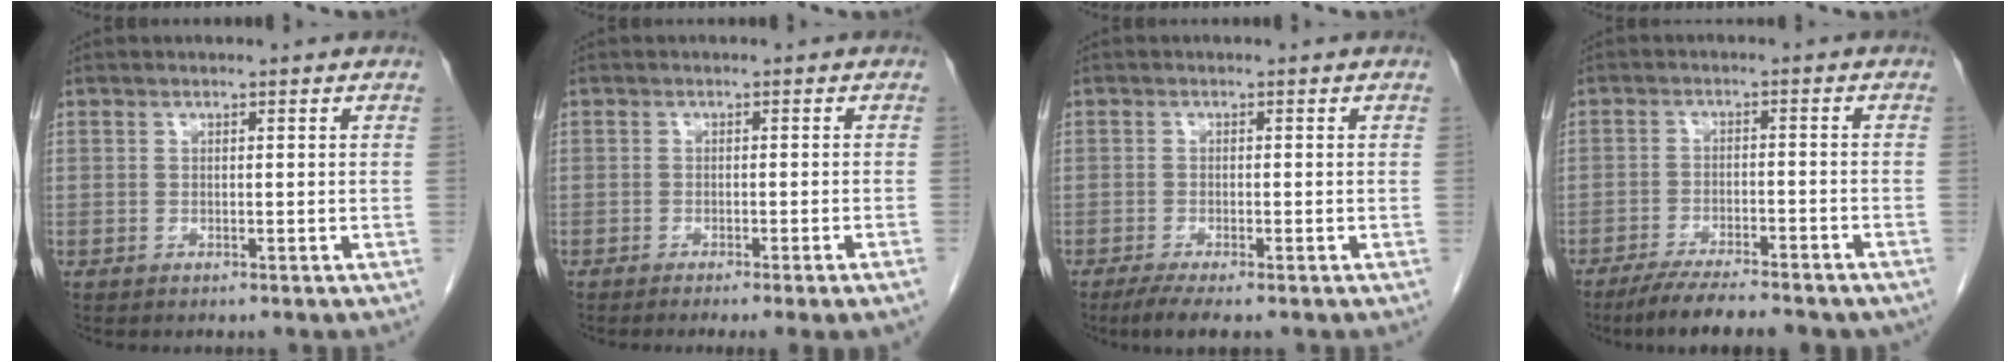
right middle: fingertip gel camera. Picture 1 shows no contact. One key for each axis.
{"total": 5.4, "fx": -3.9, "fy": -0.9, "fz": 3.5, "tx": -0.031, "ty": -0.010, "tz": -0.053}
{"total": 3.9, "fx": -2.8, "fy": 0.4, "fz": 2.7, "tx": -0.049, "ty": -0.011, "tz": -0.046}
{"total": 11.9, "fx": -10.0, "fy": 2.0, "fz": 6.2, "tx": -0.090, "ty": -0.015, "tz": -0.146}